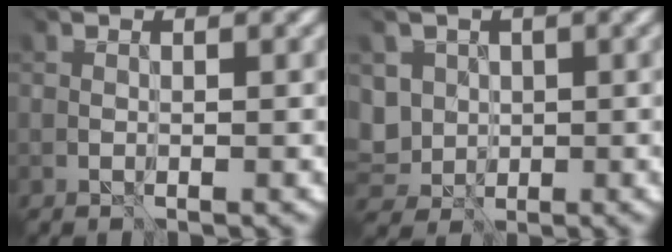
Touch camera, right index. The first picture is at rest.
{"total": 3.6, "force": [0.9, 3.4, 0.7], "torque": [-0.058, 0.014, 0.024]}